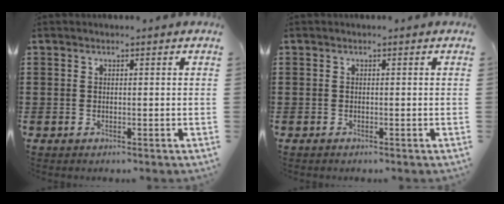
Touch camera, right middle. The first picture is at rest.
{"total": 0.0}